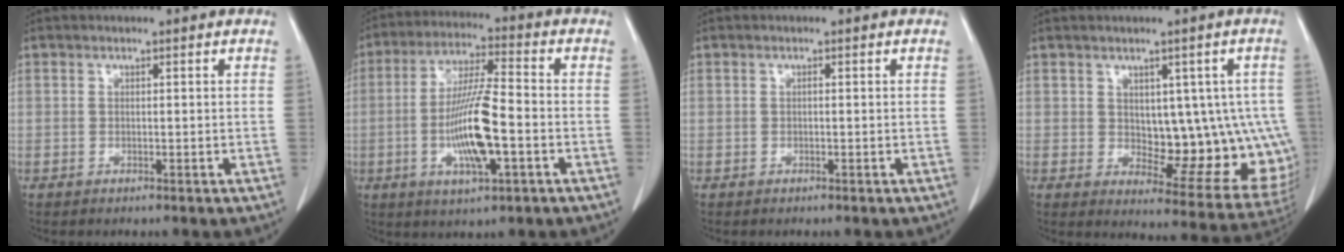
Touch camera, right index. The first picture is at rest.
{"total": 12.0, "force": [-2.8, 1.8, 11.5], "torque": [-0.223, -0.004, -0.051]}
{"total": 0.0}
{"total": 13.3, "force": [0.6, 7.0, 11.3], "torque": [-0.118, 0.006, 0.027]}